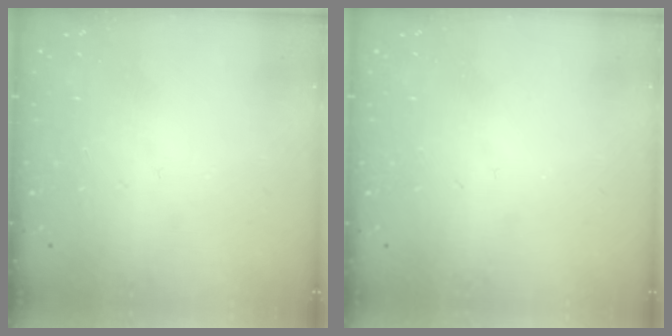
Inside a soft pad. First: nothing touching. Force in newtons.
{"total": 0.0}